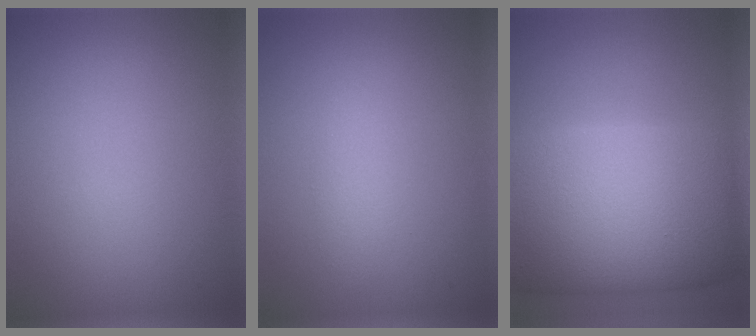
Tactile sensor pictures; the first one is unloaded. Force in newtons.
{"total": 1.3, "press": 1.3, "slide": 0.0}
{"total": 15.7, "press": 15.7, "slide": 0.8}